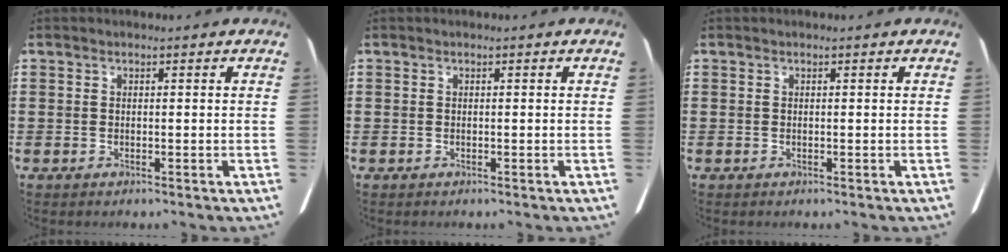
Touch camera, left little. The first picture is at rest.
{"total": 0.0}
{"total": 0.0}